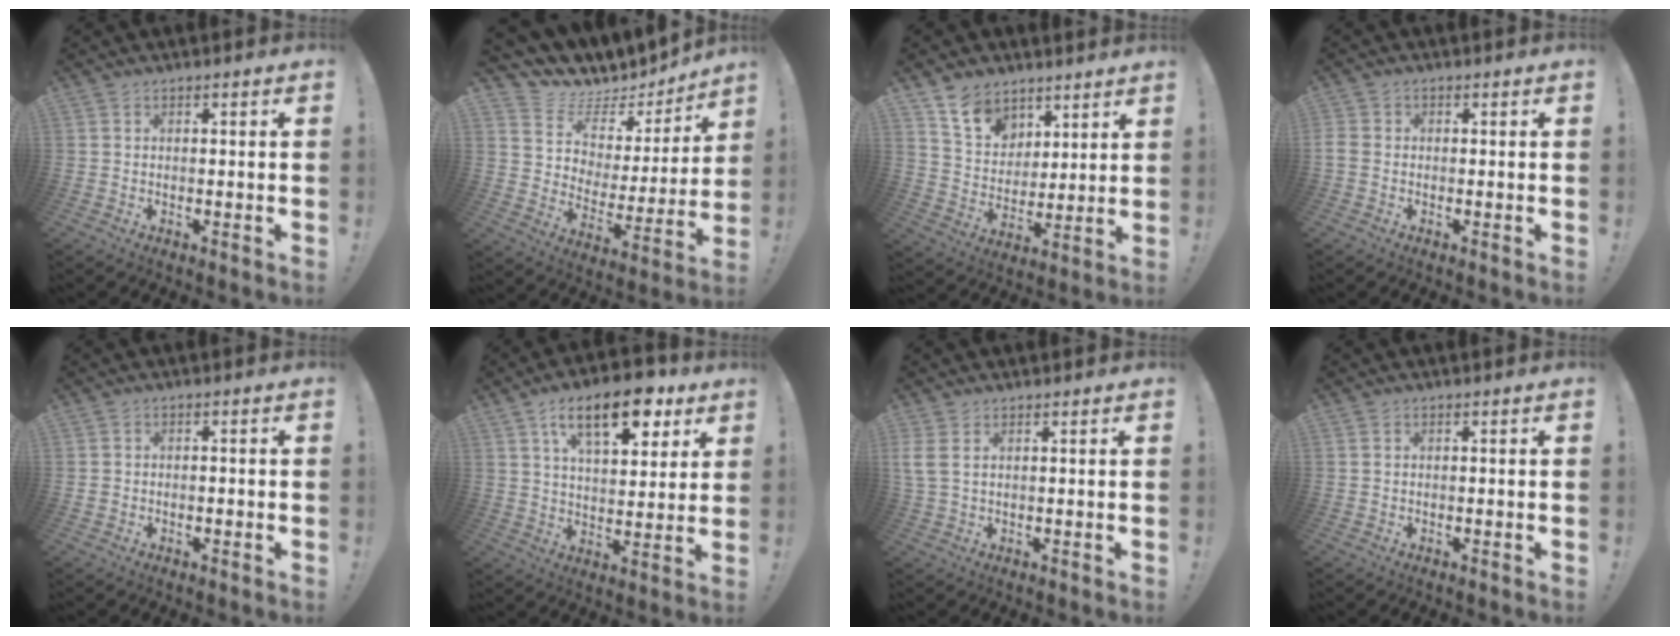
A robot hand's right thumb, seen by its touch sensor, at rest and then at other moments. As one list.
[{"total": 11.5, "force": [9.6, 6.1, 1.5], "torque": [-0.051, -0.087, 0.187]}, {"total": 11.5, "force": [8.0, 7.6, 3.3], "torque": [-0.068, -0.054, 0.160]}, {"total": 2.7, "force": [-0.5, 2.2, 1.6], "torque": [-0.035, 0.007, -0.008]}, {"total": 1.9, "force": [-1.1, 1.3, 0.7], "torque": [-0.012, 0.008, -0.018]}, {"total": 16.9, "force": [8.5, 7.7, 12.4], "torque": [-0.183, -0.028, 0.140]}, {"total": 4.1, "force": [1.7, 2.2, 3.0], "torque": [-0.078, -0.002, 0.034]}, {"total": 0.5, "force": [0.3, 0.4, 0.2], "torque": [-0.009, 0.003, 0.006]}]